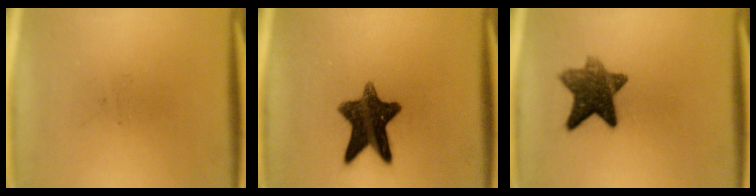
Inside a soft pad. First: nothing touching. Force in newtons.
{"total": 11.8}
{"total": 9.0}